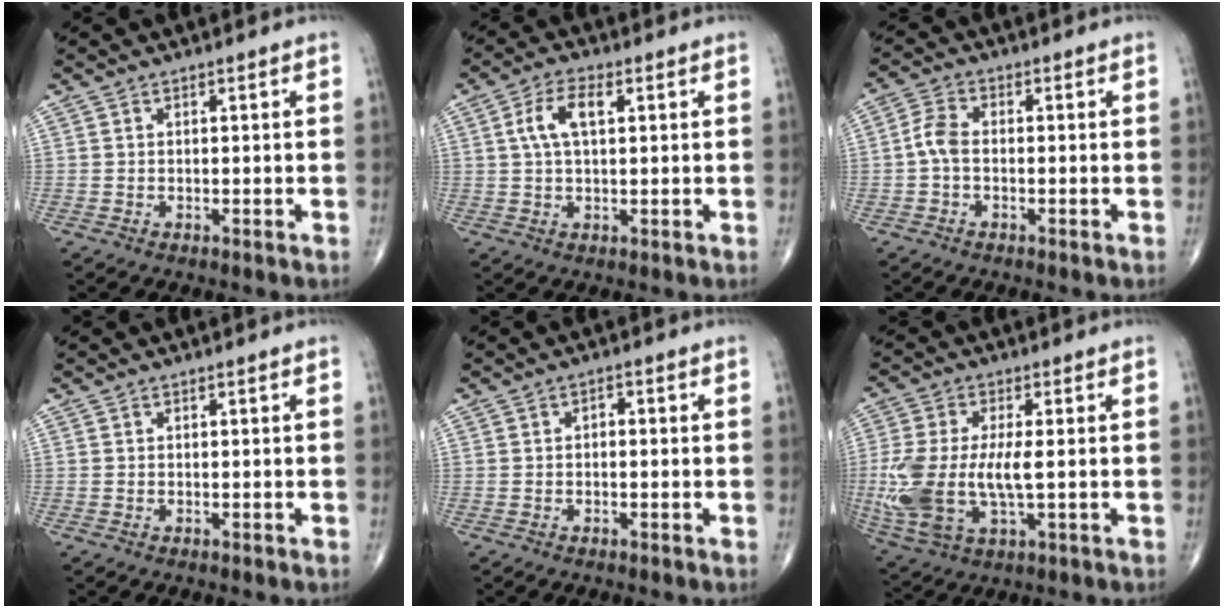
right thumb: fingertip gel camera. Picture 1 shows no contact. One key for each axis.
{"total": 6.3, "fx": 1.7, "fy": 2.9, "fz": 5.3, "tx": -0.112, "ty": 0.012, "tz": 0.032}
{"total": 3.9, "fx": -0.7, "fy": 2.3, "fz": 3.1, "tx": -0.066, "ty": 0.012, "tz": -0.021}
{"total": 0.0}
{"total": 1.2, "fx": -0.1, "fy": 0.8, "fz": 0.9, "tx": -0.006, "ty": 0.007, "tz": -0.007}
{"total": 14.9, "fx": -1.1, "fy": 6.6, "fz": 13.3, "tx": -0.311, "ty": -0.011, "tz": -0.011}